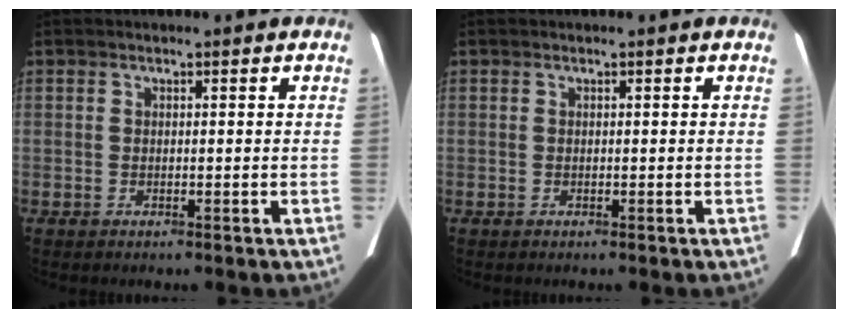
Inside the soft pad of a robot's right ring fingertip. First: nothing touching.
{"total": 0.0}